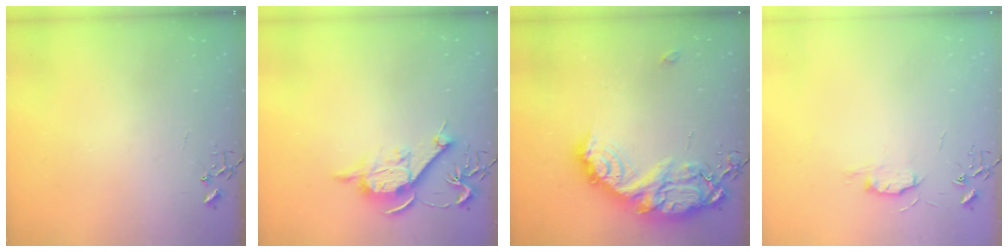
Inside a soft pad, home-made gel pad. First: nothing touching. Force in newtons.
{"total": 10.6, "press": 10.6, "slide": 0.9}
{"total": 22.1, "press": 22.0, "slide": 2.0}
{"total": 6.4, "press": 6.4, "slide": 0.8}